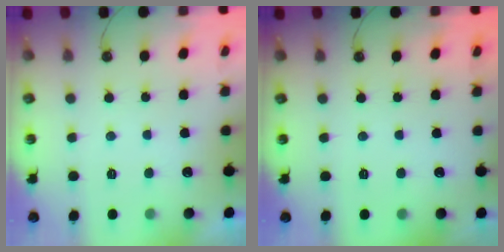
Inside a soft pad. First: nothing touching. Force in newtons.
{"total": 0.0}